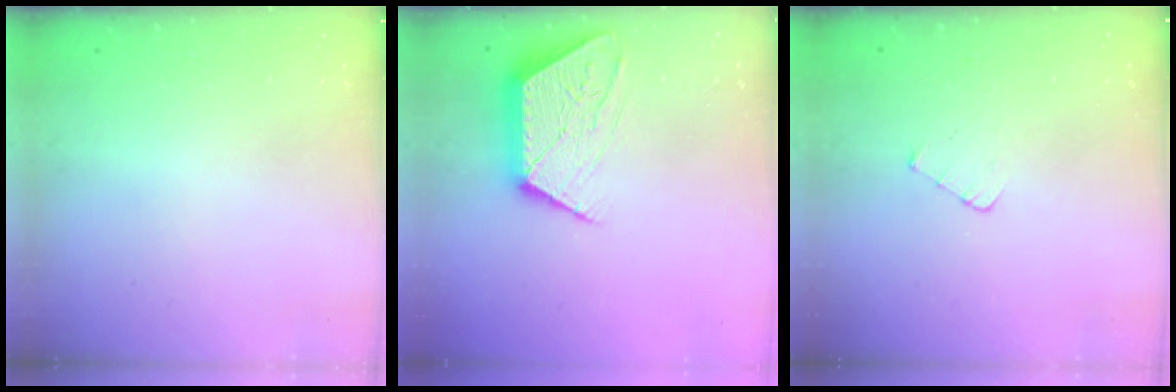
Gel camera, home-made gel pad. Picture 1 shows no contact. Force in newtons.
{"total": 11.7, "press": 11.7, "slide": 0.5}
{"total": 2.4, "press": 2.4, "slide": 0.3}